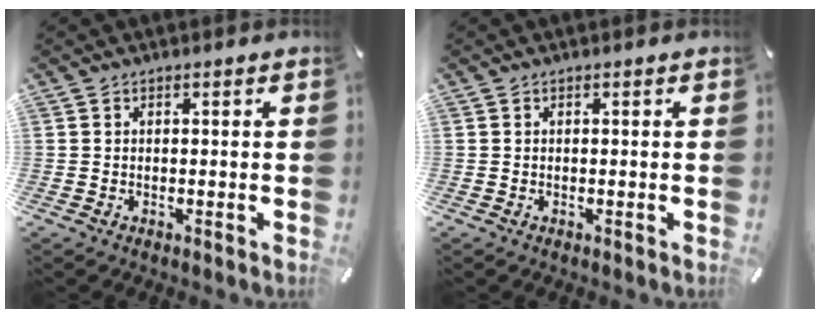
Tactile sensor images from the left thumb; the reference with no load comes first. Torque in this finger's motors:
{"motor_torque": [0.00, 0.00, 0.00, 0.00, 0.00]}